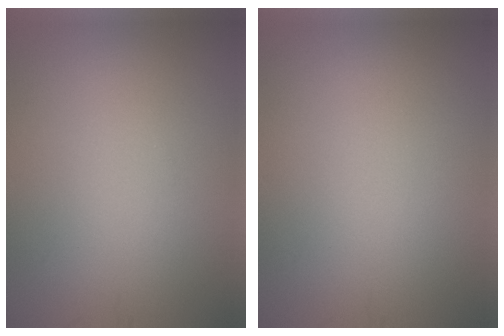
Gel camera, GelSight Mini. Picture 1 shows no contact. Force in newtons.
{"total": 0.0}